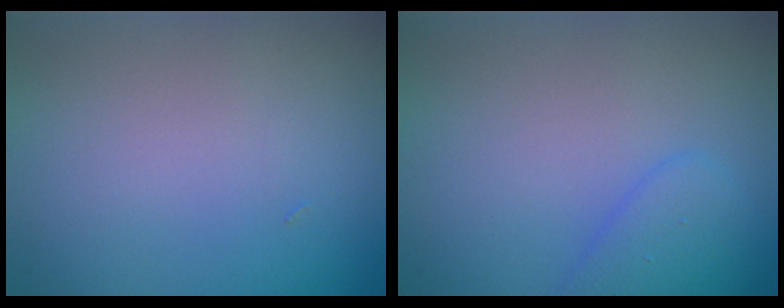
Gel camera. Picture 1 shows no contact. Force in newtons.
{"total": 2.4, "press": 2.4, "slide": 0.1}